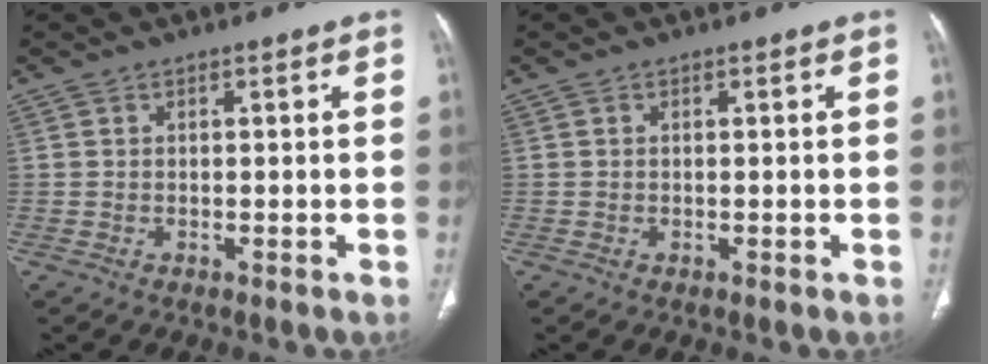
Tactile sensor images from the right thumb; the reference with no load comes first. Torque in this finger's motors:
{"motor_torque": [0.35, -0.14, 0.23, -0.60, -0.05]}